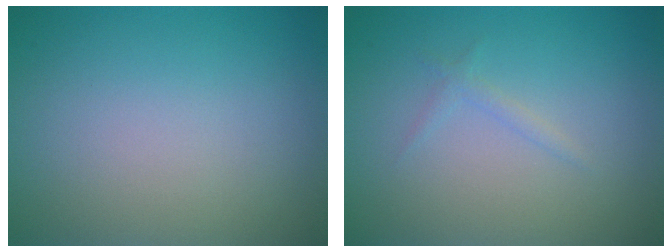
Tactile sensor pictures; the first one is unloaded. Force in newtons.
{"total": 0.8, "press": 0.8, "slide": 0.0}